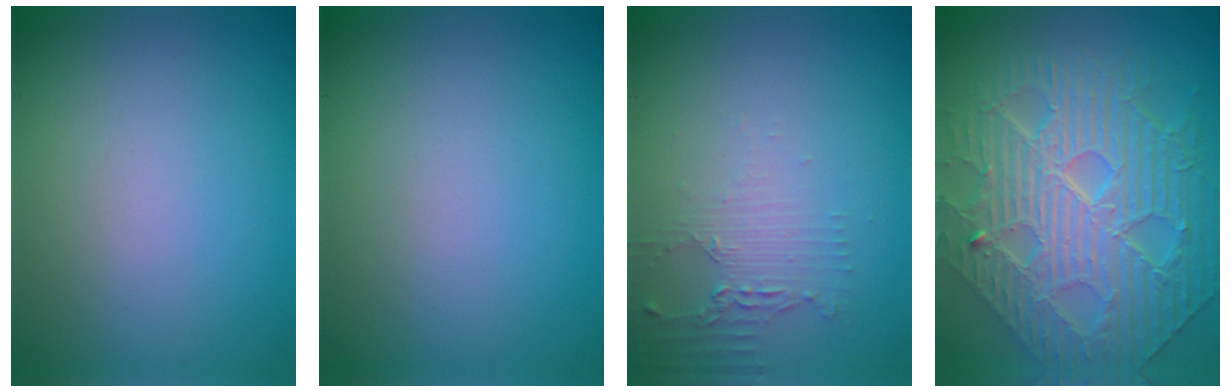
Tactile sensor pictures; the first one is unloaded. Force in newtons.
{"total": 0.0}
{"total": 2.0, "press": 1.6, "slide": 1.1}
{"total": 10.4, "press": 7.7, "slide": 6.9}